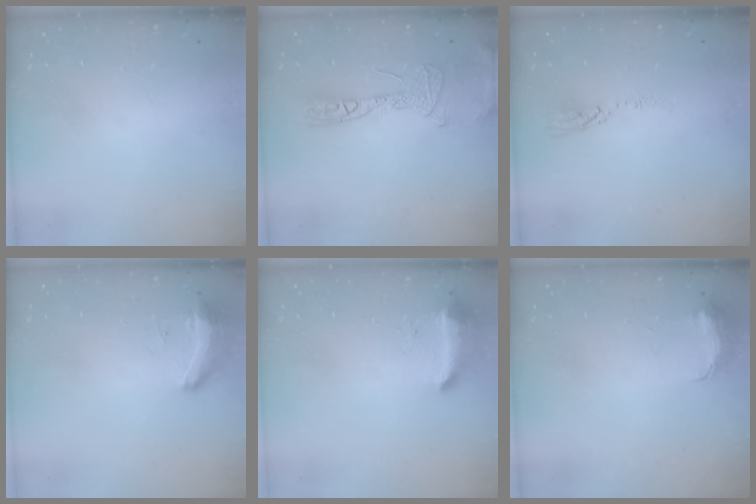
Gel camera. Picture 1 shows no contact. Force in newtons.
{"total": 12.5, "press": 12.3, "slide": 2.3}
{"total": 3.5, "press": 3.5, "slide": 0.3}
{"total": 11.5, "press": 9.6, "slide": 6.3}
{"total": 8.3, "press": 8.3, "slide": 0.2}
{"total": 7.0, "press": 6.9, "slide": 0.6}